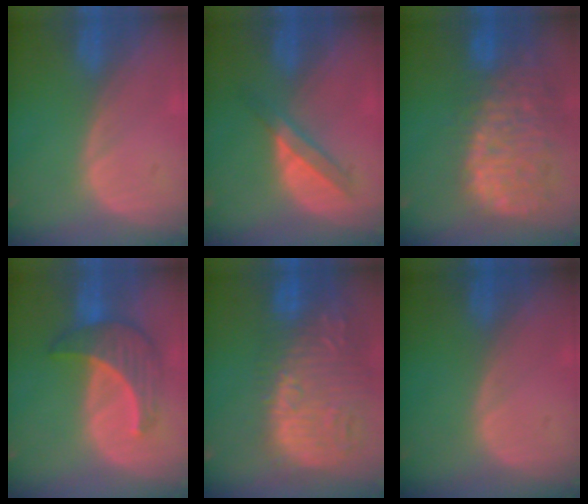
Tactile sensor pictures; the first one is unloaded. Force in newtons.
{"total": 4.2, "press": 4.1, "slide": 1.2}
{"total": 14.4, "press": 11.8, "slide": 8.2}
{"total": 6.7, "press": 6.7, "slide": 0.7}
{"total": 16.0, "press": 13.3, "slide": 9.0}
{"total": 0.0}